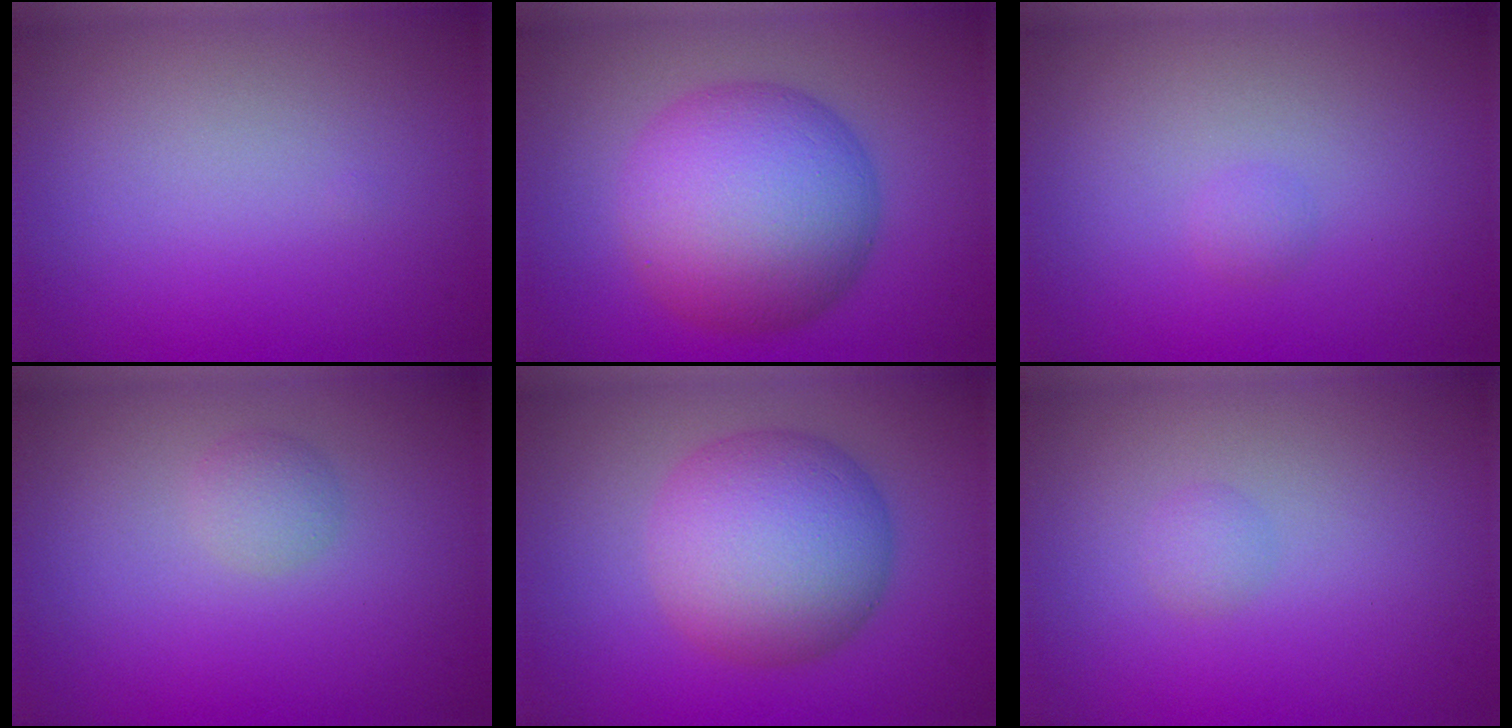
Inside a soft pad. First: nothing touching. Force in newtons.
{"total": 10.5, "press": 10.5, "slide": 0.2}
{"total": 0.7, "press": 0.7, "slide": 0.1}
{"total": 1.4, "press": 1.4, "slide": 0.1}
{"total": 8.4, "press": 8.4, "slide": 0.1}
{"total": 1.0, "press": 1.0, "slide": 0.1}